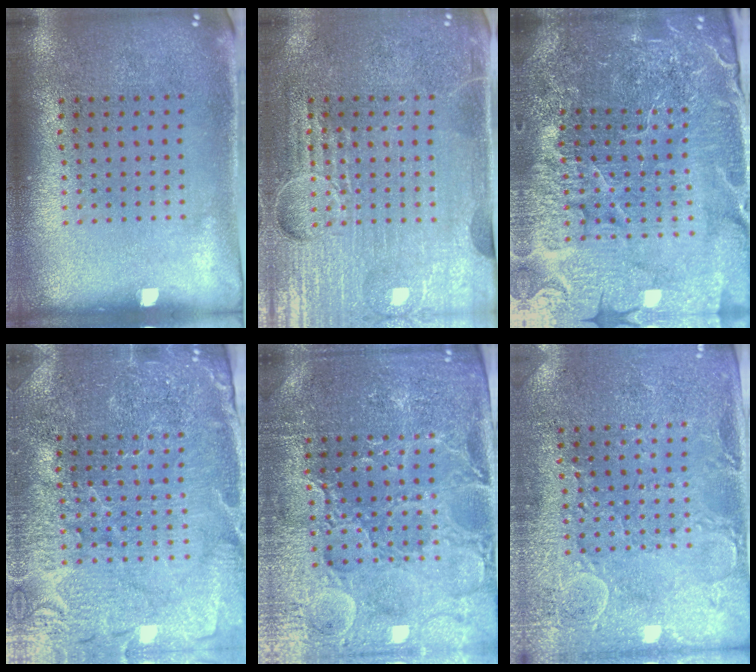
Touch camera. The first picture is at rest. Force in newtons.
{"total": 4.2, "press": 4.1, "slide": 1.1}
{"total": 6.1, "press": 5.4, "slide": 2.8}
{"total": 4.0, "press": 3.8, "slide": 1.3}
{"total": 4.2, "press": 4.1, "slide": 1.2}
{"total": 2.7, "press": 2.6, "slide": 0.7}